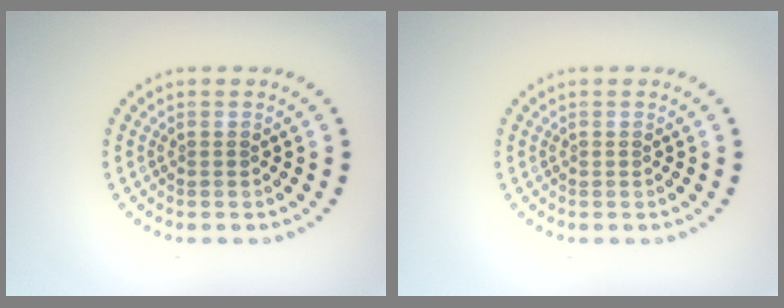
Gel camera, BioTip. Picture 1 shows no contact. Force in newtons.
{"total": 0.0}